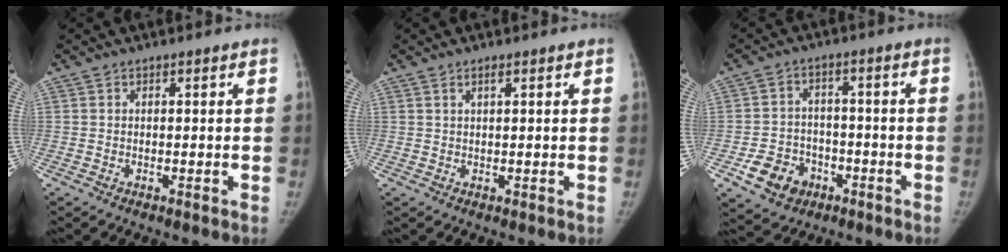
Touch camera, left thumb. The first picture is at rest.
{"total": 1.2, "force": [0.7, 0.2, 0.9], "torque": [-0.018, 0.001, 0.014]}
{"total": 8.6, "force": [-4.0, 6.9, 3.4], "torque": [-0.037, 0.026, -0.059]}